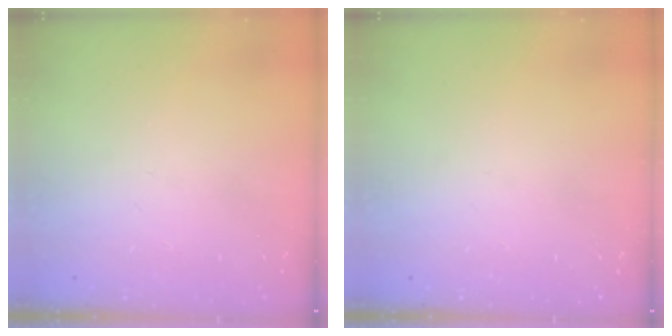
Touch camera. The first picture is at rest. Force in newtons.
{"total": 0.0}